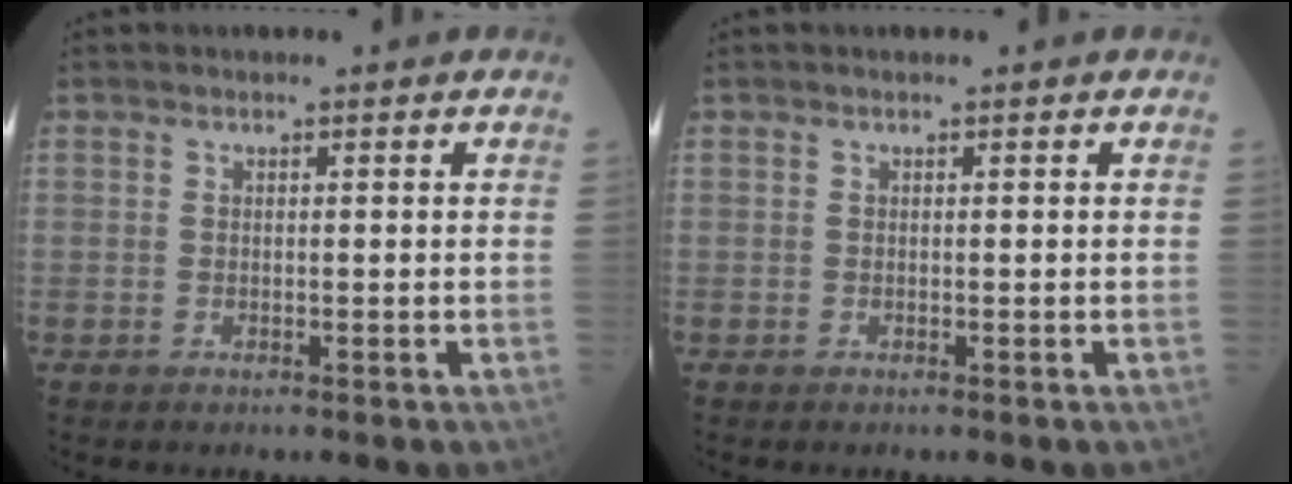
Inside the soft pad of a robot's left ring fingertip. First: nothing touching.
{"total": 0.0}